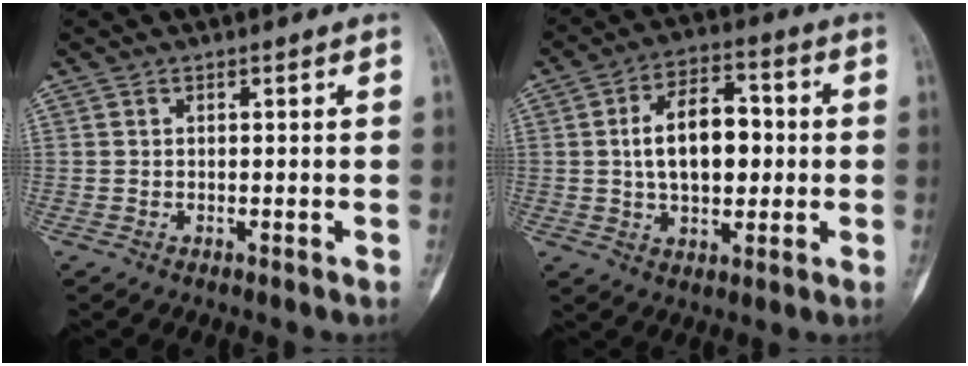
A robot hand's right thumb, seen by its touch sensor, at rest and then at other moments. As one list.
[{"total": 12.9, "force": [0.7, 7.6, 10.4], "torque": [-0.148, 0.016, 0.012]}]